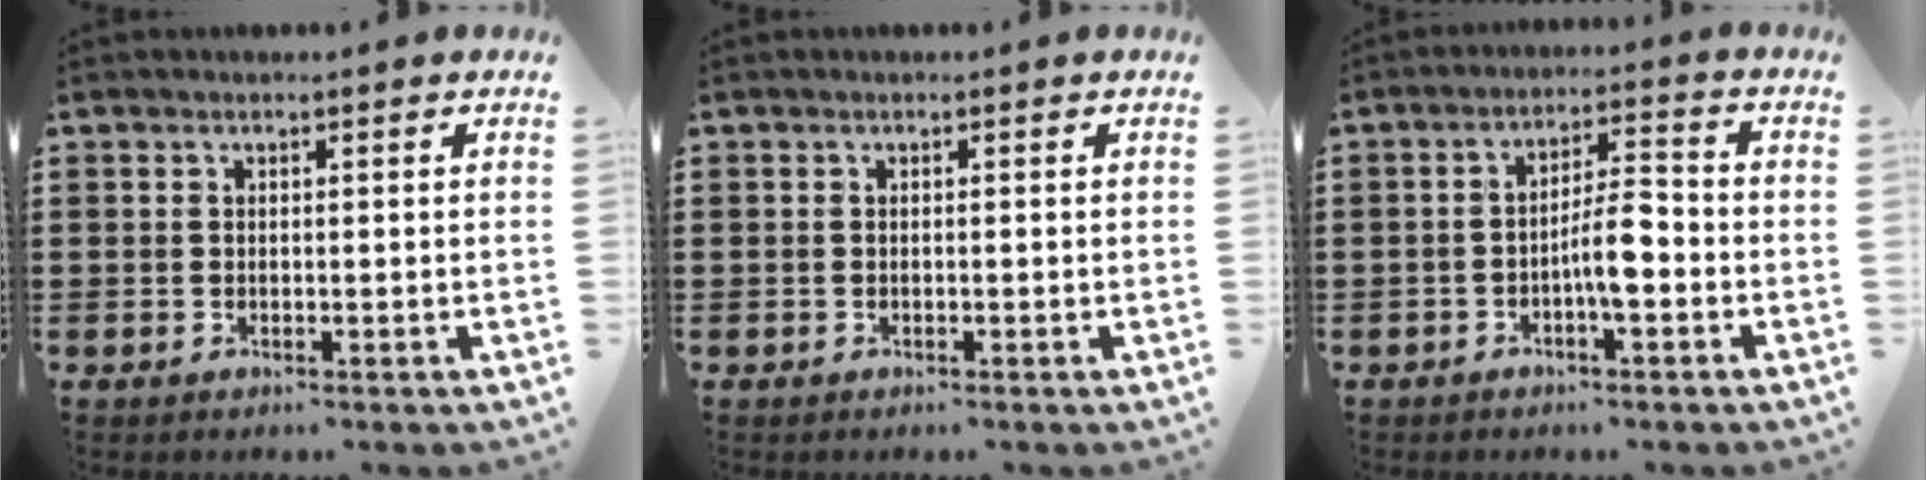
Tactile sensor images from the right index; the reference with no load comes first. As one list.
[{"total": 0.0}, {"total": 5.9, "force": [-1.8, 1.6, 5.4], "torque": [-0.100, 0.009, -0.036]}]